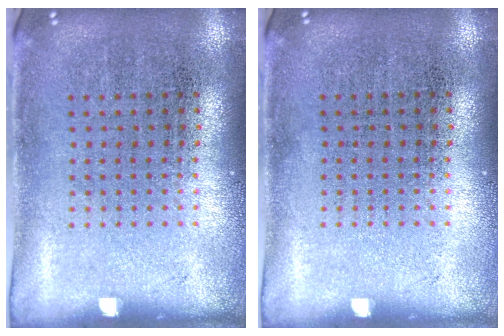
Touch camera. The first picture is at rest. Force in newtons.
{"total": 0.0}